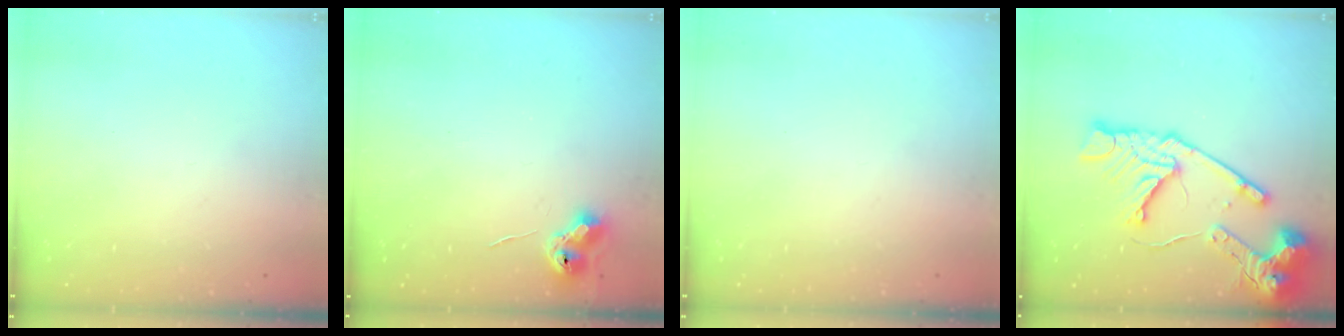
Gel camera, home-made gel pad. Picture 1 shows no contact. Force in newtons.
{"total": 7.0, "press": 7.0, "slide": 0.7}
{"total": 0.0}
{"total": 20.3, "press": 20.2, "slide": 1.9}